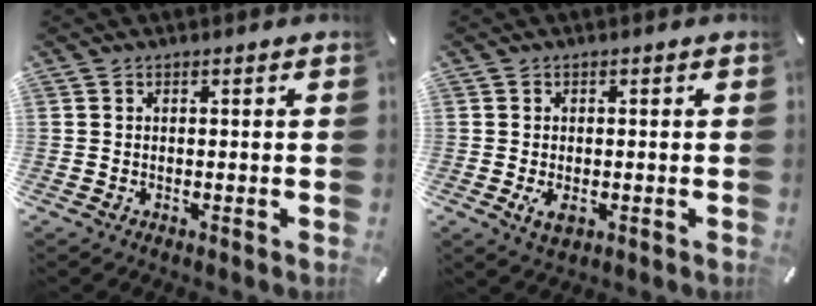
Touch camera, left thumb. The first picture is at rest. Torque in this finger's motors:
{"motor_torque": [0.16, 0.20, 0.00, 0.01, 0.02]}